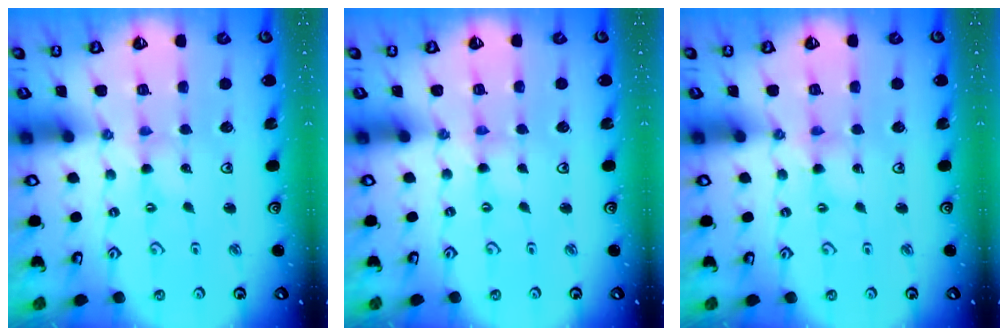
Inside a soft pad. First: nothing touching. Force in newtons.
{"total": 0.0}
{"total": 1.3, "press": 1.3, "slide": 0.3}